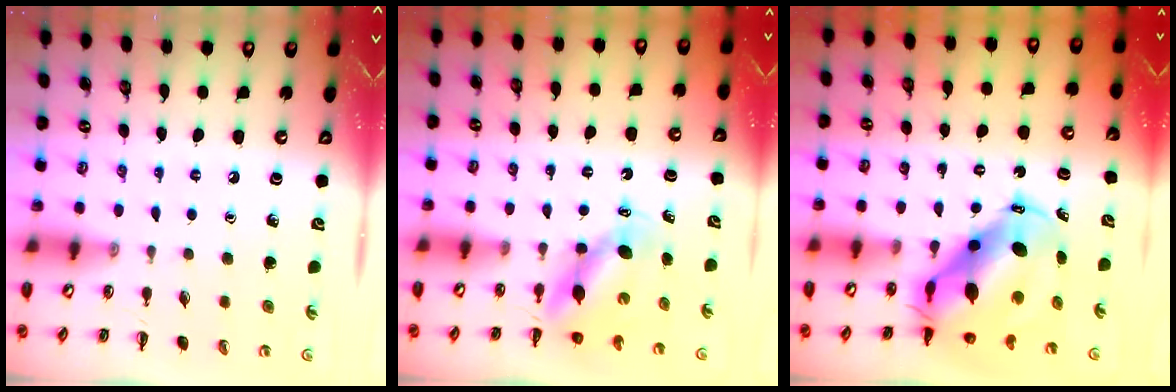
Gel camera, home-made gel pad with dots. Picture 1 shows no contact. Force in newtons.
{"total": 6.9, "press": 6.9, "slide": 0.4}
{"total": 11.0, "press": 10.7, "slide": 2.5}